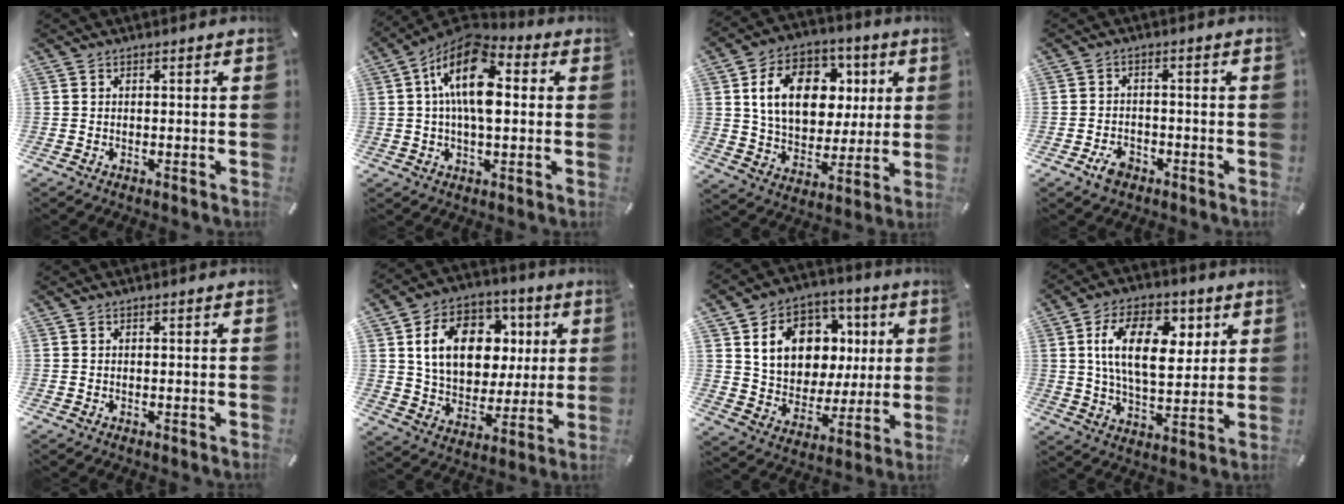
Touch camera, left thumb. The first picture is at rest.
{"total": 15.7, "force": [2.7, 8.0, 13.2], "torque": [-0.247, -0.010, 0.045]}
{"total": 16.5, "force": [4.6, 12.6, 9.7], "torque": [-0.165, 0.003, 0.086]}
{"total": 4.2, "force": [-2.4, 2.8, 2.0], "torque": [-0.039, 0.012, -0.046]}
{"total": 0.0}
{"total": 16.7, "force": [4.5, 13.2, 9.2], "torque": [-0.160, -0.002, 0.089]}
{"total": 15.3, "force": [4.3, 12.6, 7.4], "torque": [-0.122, -0.008, 0.090]}
{"total": 16.8, "force": [5.2, 9.7, 12.8], "torque": [-0.218, 0.006, 0.087]}